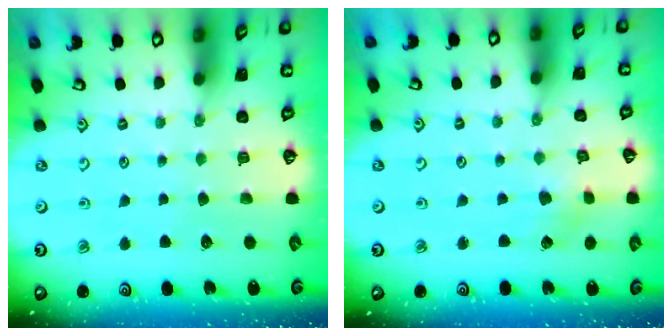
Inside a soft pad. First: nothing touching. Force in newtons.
{"total": 2.3, "press": 2.2, "slide": 0.4}